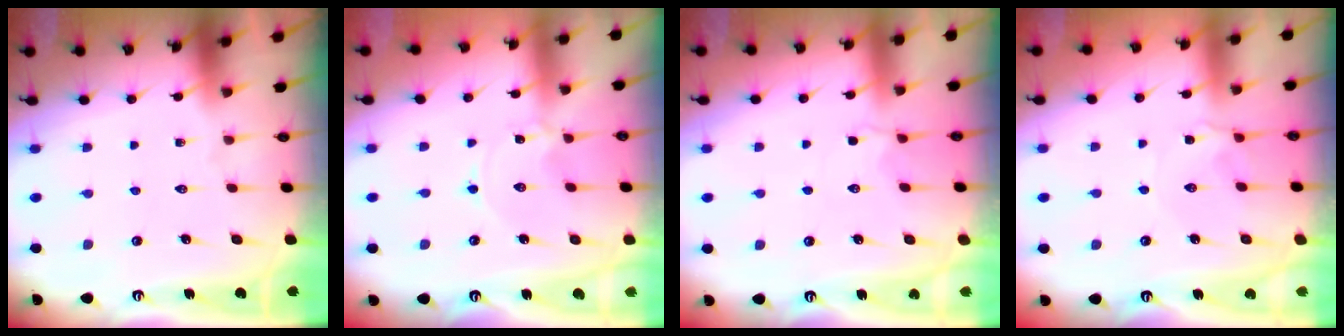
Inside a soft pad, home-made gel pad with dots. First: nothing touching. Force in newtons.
{"total": 0.0}
{"total": 1.9, "press": 1.5, "slide": 1.1}
{"total": 2.2, "press": 2.1, "slide": 0.4}